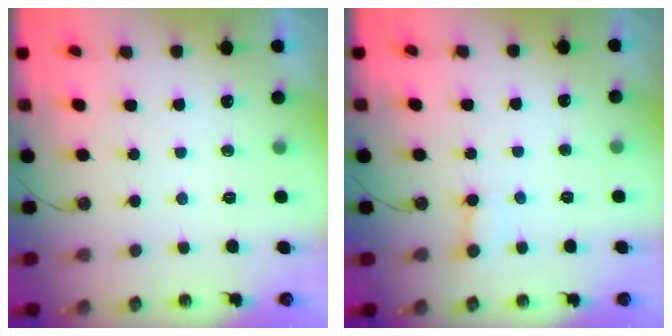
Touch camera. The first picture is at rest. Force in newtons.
{"total": 2.6, "press": 2.6, "slide": 0.1}